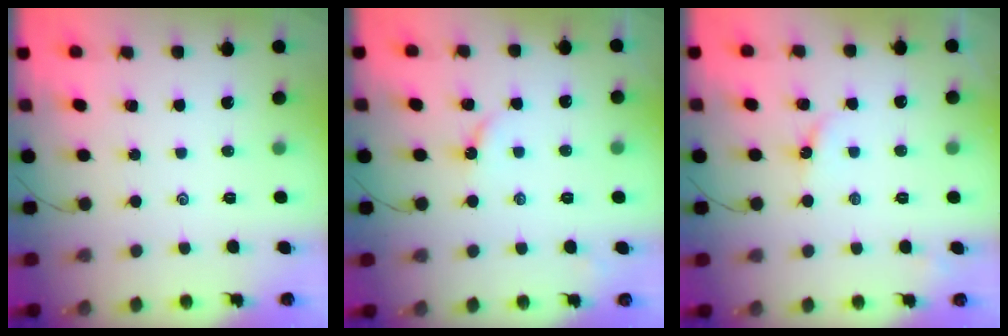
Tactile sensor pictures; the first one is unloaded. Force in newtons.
{"total": 2.6, "press": 2.6, "slide": 0.4}
{"total": 3.0, "press": 3.0, "slide": 0.4}